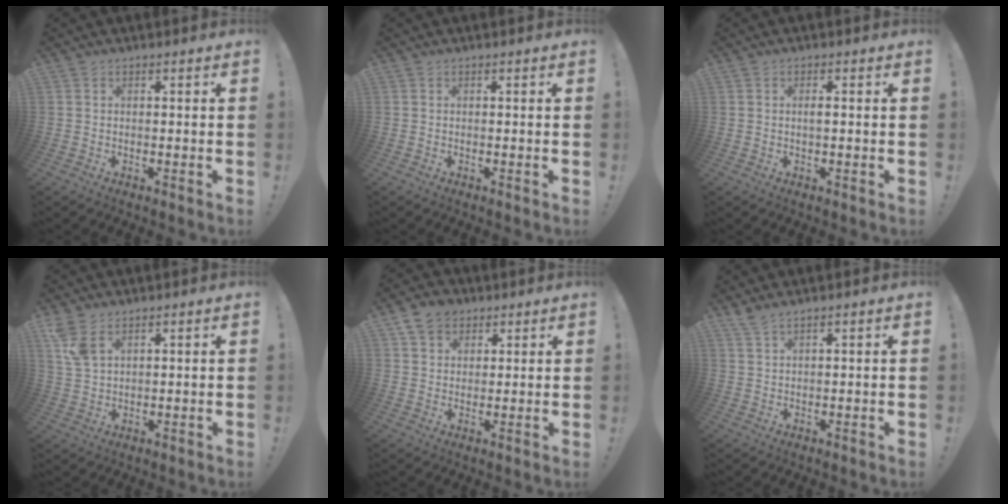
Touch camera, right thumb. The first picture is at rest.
{"total": 0.0}
{"total": 1.5, "force": [-0.2, 0.4, 1.4], "torque": [-0.028, 0.003, -0.005]}
{"total": 6.0, "force": [3.5, 2.8, 3.9], "torque": [-0.073, -0.012, 0.068]}
{"total": 7.1, "force": [3.9, 5.5, 2.3], "torque": [-0.045, -0.009, 0.080]}
{"total": 2.5, "force": [1.9, 0.2, 1.5], "torque": [-0.039, -0.003, 0.037]}